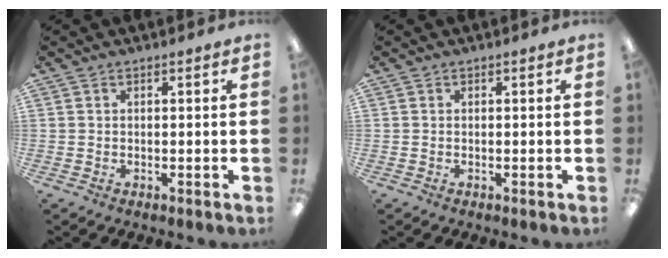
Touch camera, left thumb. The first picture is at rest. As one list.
[{"total": 0.0}]